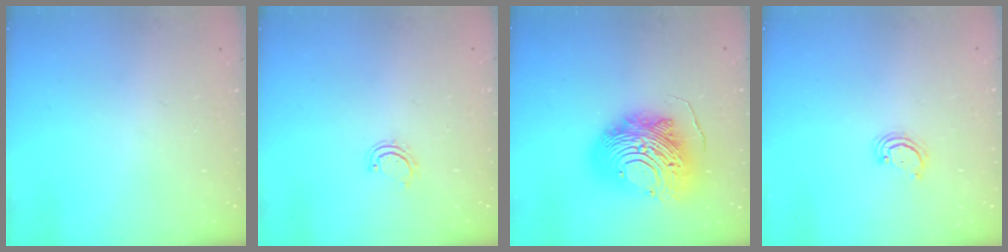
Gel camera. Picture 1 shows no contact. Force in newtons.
{"total": 4.7, "press": 4.4, "slide": 1.6}
{"total": 20.1, "press": 20.0, "slide": 2.0}
{"total": 3.3, "press": 3.3, "slide": 0.4}